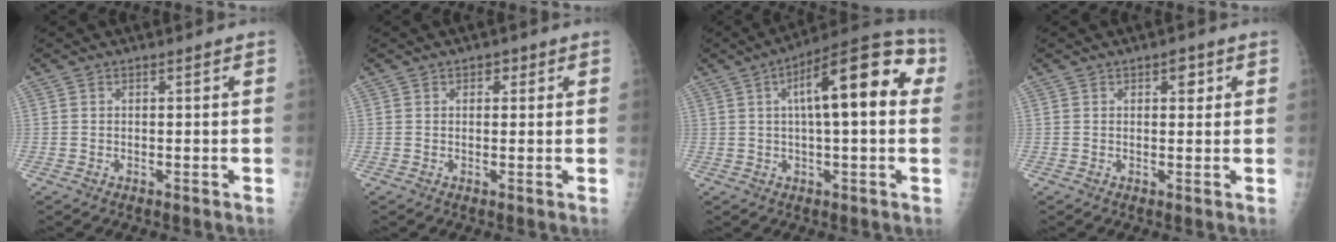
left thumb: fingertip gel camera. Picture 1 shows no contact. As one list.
[{"total": 2.0, "force": [1.0, 1.4, 1.1], "torque": [0.001, -0.001, 0.010]}, {"total": 17.6, "force": [3.9, 6.0, 16.1], "torque": [-0.211, 0.032, 0.046]}, {"total": 2.6, "force": [1.2, 1.5, 1.8], "torque": [-0.008, -0.002, 0.013]}]